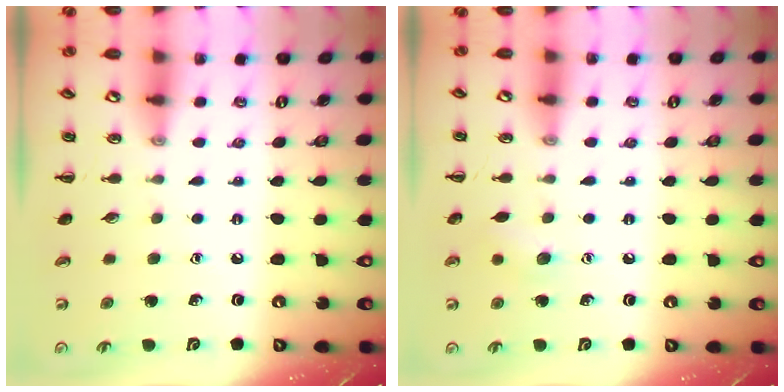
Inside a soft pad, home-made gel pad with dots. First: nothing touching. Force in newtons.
{"total": 6.7, "press": 6.4, "slide": 1.7}